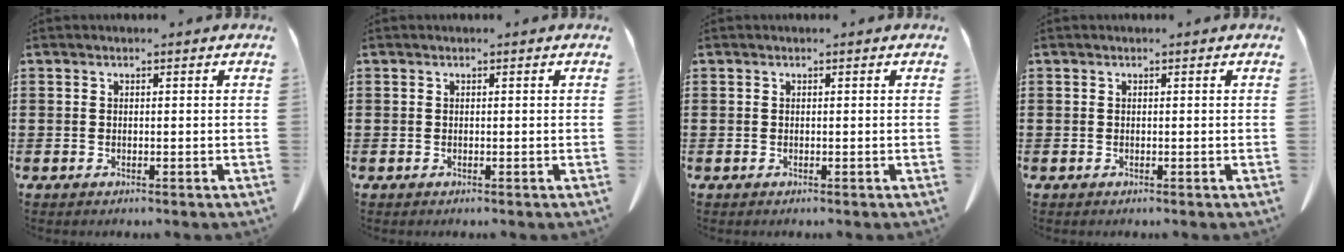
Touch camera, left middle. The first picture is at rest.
{"total": 0.0}
{"total": 0.0}
{"total": 0.0}